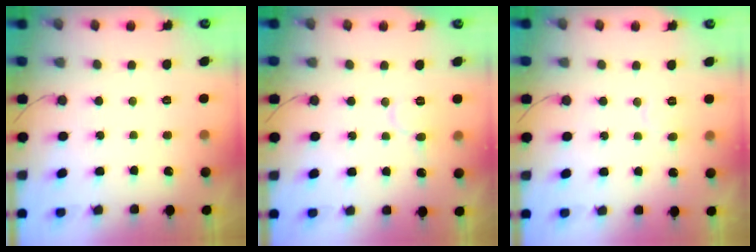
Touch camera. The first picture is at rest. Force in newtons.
{"total": 7.0, "press": 7.0, "slide": 0.7}
{"total": 5.3, "press": 5.3, "slide": 0.6}